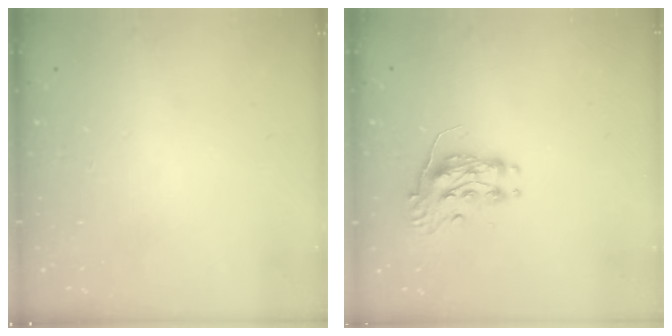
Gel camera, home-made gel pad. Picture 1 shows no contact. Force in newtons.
{"total": 8.2, "press": 8.2, "slide": 0.3}